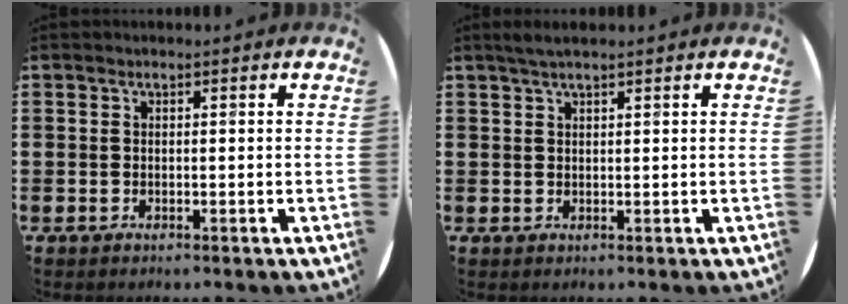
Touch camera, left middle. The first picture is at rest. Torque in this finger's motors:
{"motor_torque": [0.23, -0.12, 0.04, 0.04]}